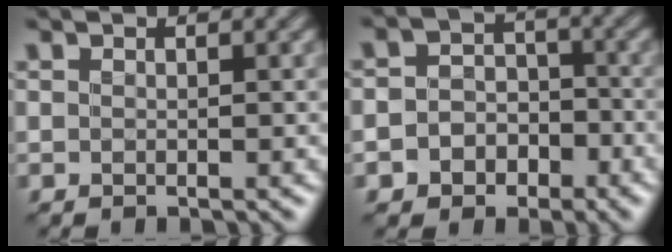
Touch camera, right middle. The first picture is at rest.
{"total": 4.4, "force": [-2.1, 3.6, 1.5], "torque": [0.008, 0.003, -0.047]}